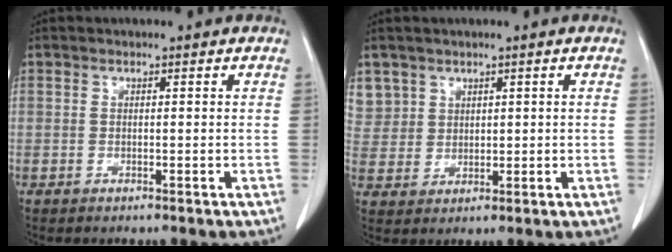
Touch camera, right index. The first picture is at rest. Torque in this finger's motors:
{"motor_torque": [-0.33, 0.41, -0.01, -0.02]}